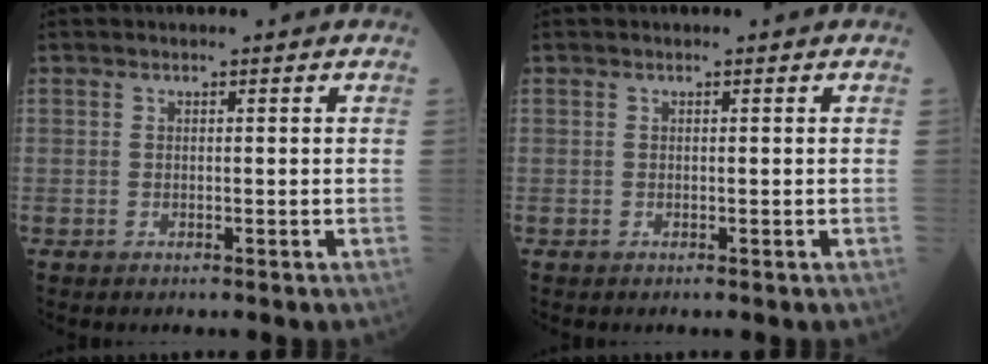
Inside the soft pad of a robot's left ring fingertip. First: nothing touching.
{"total": 0.0}